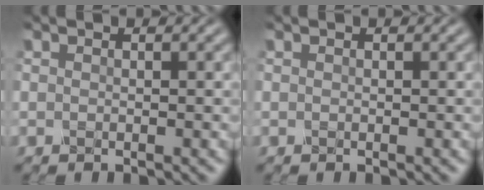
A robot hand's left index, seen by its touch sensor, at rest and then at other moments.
{"total": 0.0}